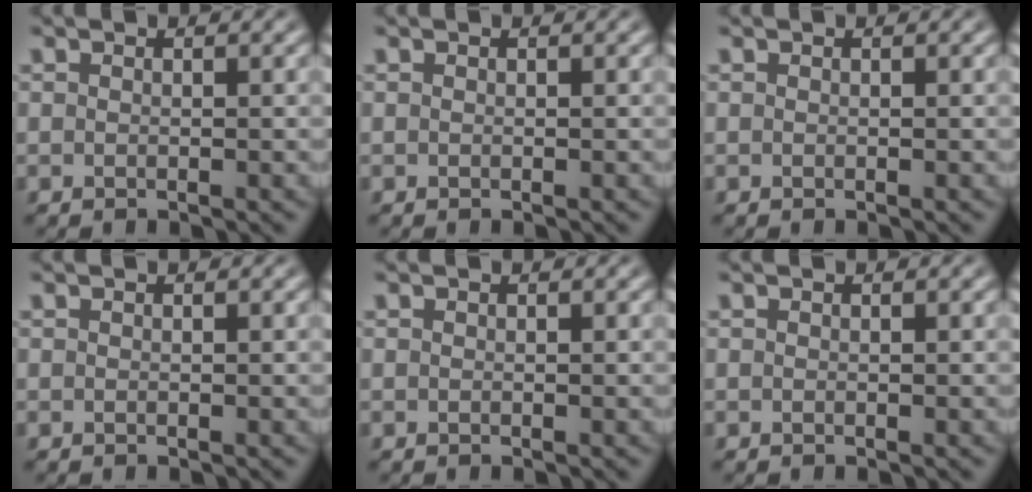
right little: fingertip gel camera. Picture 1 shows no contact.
{"total": 0.0}
{"total": 0.0}
{"total": 0.0}
{"total": 0.0}
{"total": 0.0}